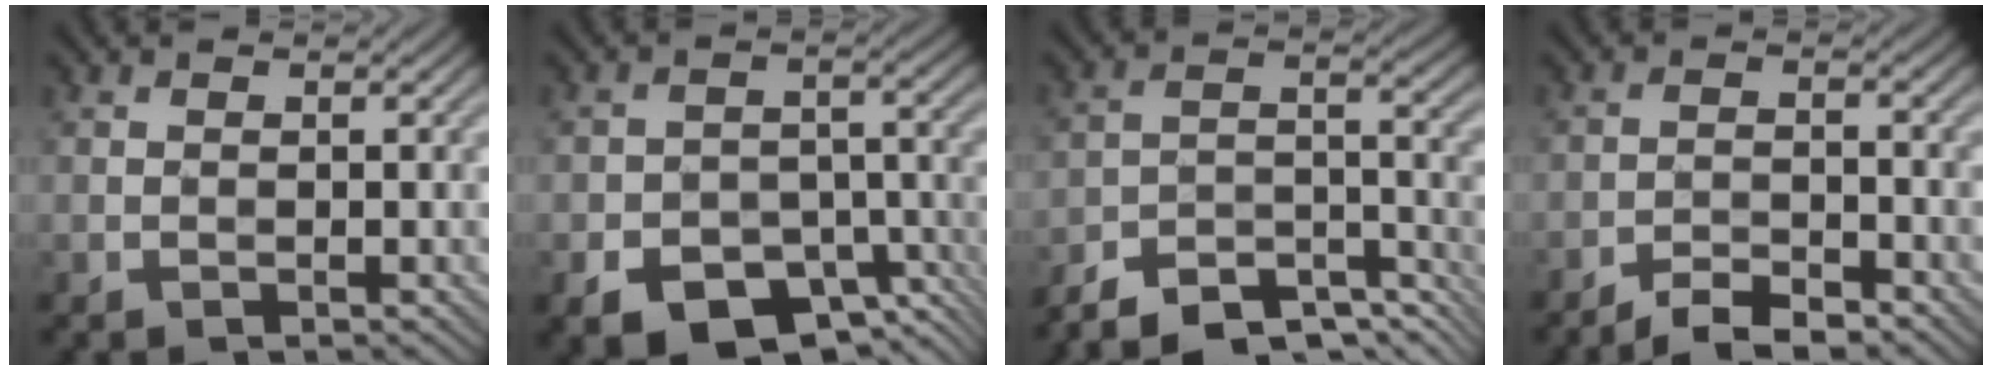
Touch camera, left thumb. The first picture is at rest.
{"total": 9.4, "force": [-5.8, 5.4, 5.1], "torque": [-0.087, -0.017, -0.092]}
{"total": 10.8, "force": [-9.7, 2.6, 4.1], "torque": [-0.077, 0.005, -0.161]}
{"total": 4.0, "force": [-3.6, 0.6, 1.7], "torque": [-0.033, 0.006, -0.066]}